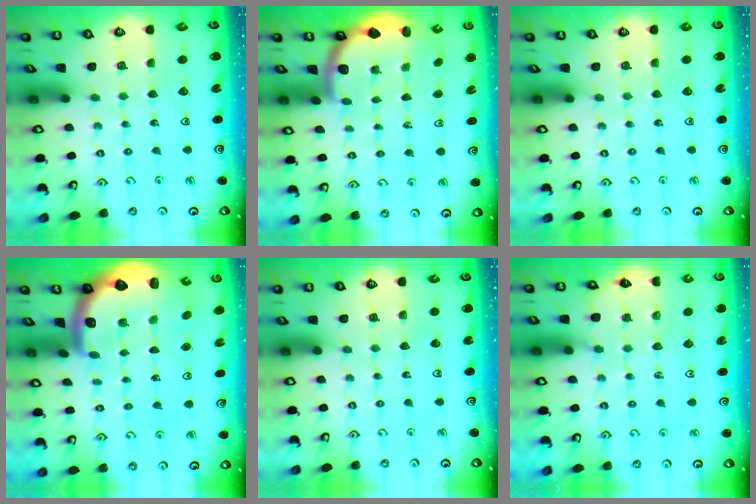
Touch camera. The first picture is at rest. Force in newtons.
{"total": 2.5, "press": 2.2, "slide": 1.2}
{"total": 0.0}
{"total": 2.9, "press": 2.6, "slide": 1.4}
{"total": 0.0}
{"total": 4.5, "press": 4.5, "slide": 0.8}